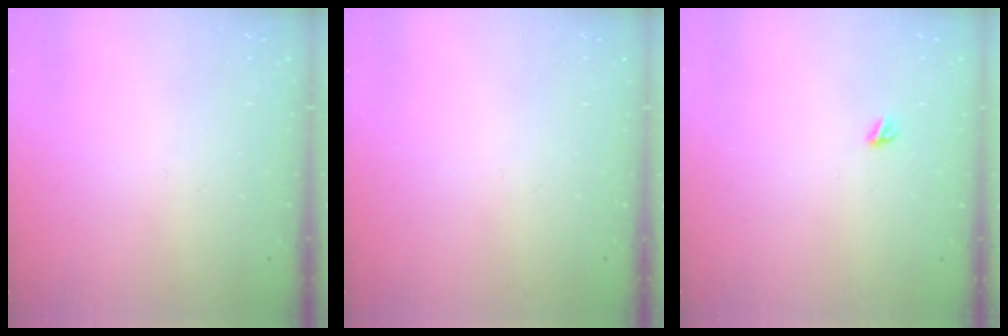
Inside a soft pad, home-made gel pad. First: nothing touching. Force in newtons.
{"total": 0.0}
{"total": 4.2, "press": 4.2, "slide": 0.5}